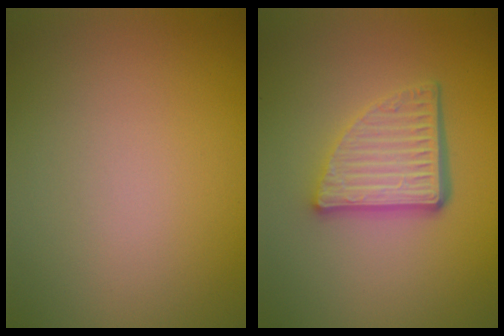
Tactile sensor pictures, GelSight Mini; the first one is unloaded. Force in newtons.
{"total": 5.0, "press": 3.6, "slide": 3.6}